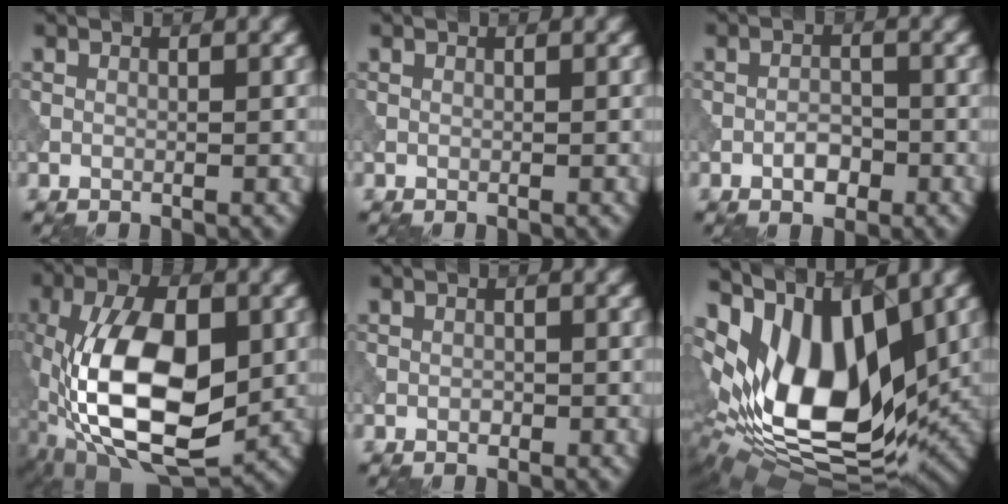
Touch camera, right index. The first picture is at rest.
{"total": 0.0}
{"total": 2.1, "force": [-1.0, 1.1, 1.4], "torque": [-0.021, 0.004, -0.021]}
{"total": 13.9, "force": [-2.1, 7.3, 11.6], "torque": [-0.224, -0.007, -0.039]}
{"total": 0.6, "force": [-0.2, 0.4, 0.3], "torque": [-0.004, 0.000, -0.005]}
{"total": 16.2, "force": [3.2, 8.8, 13.2], "torque": [-0.228, -0.003, 0.058]}